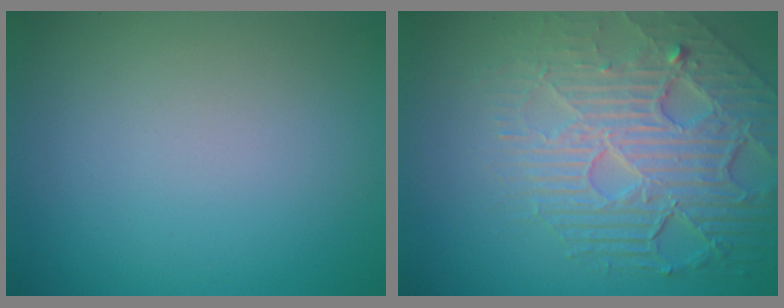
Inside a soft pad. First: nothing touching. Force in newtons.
{"total": 7.8, "press": 5.5, "slide": 5.6}